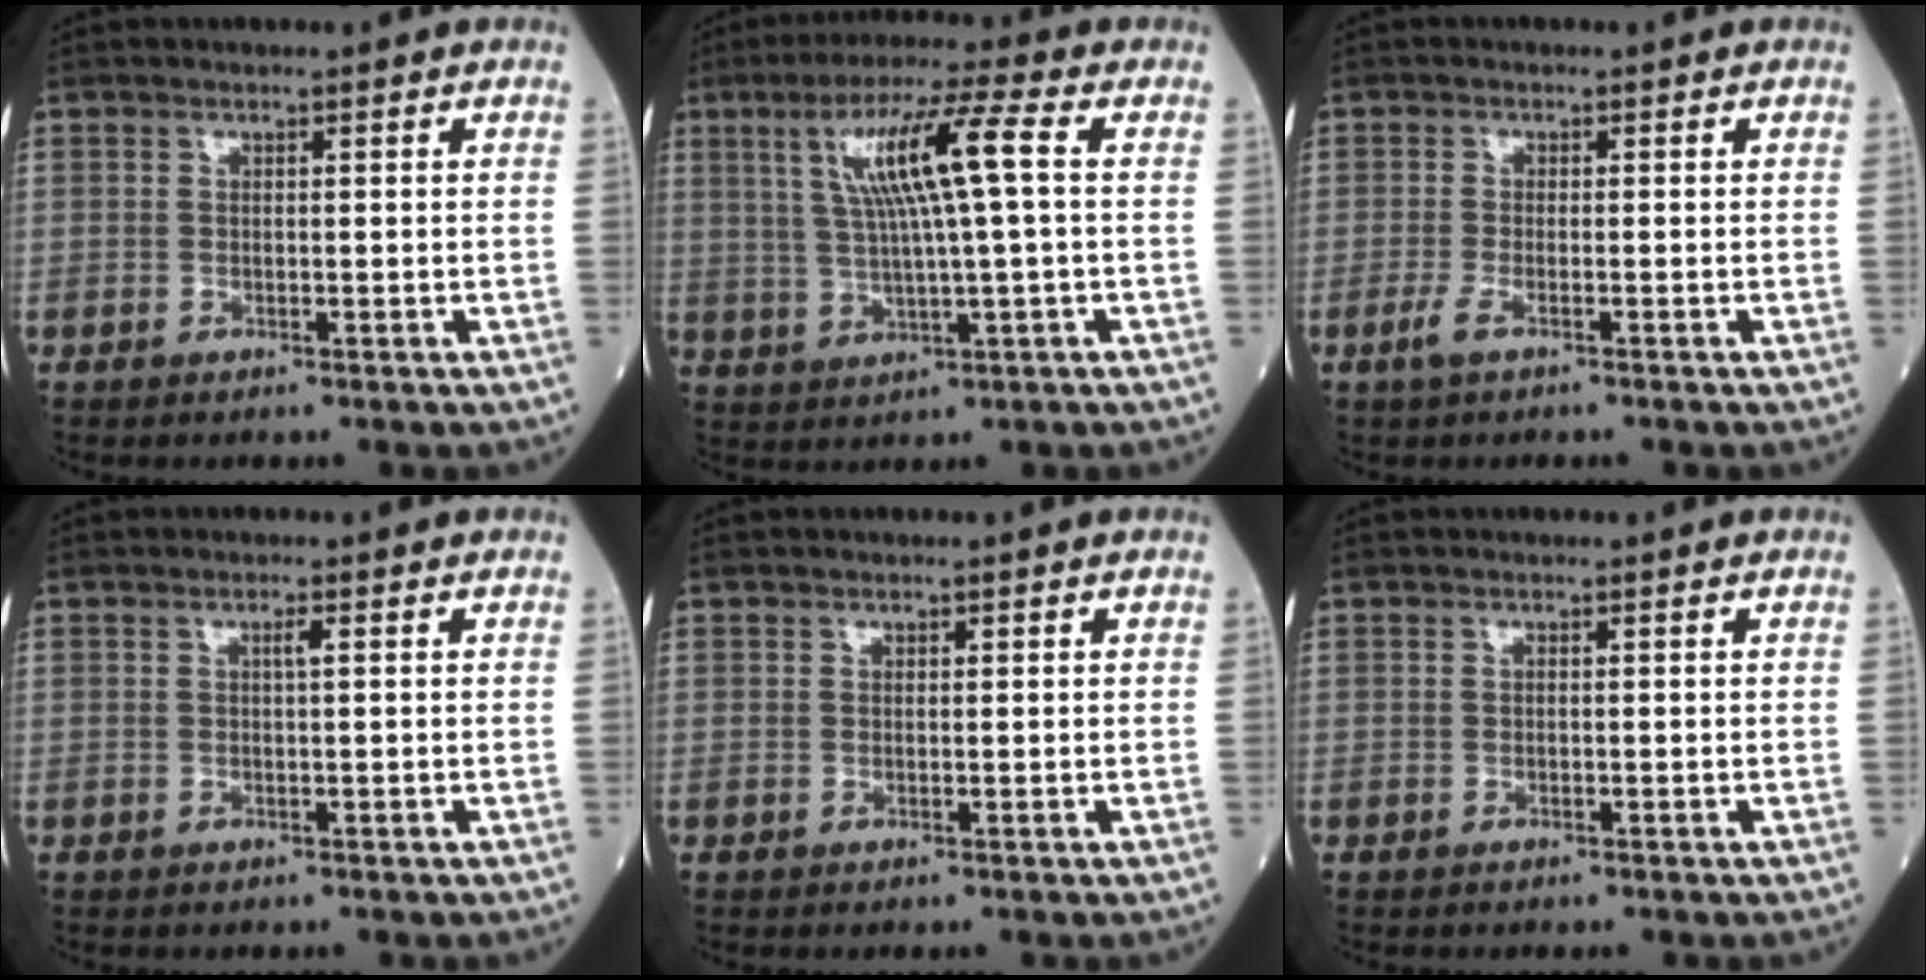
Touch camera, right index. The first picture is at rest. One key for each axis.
{"total": 10.7, "fx": 2.5, "fy": -0.1, "fz": 10.4, "tx": -0.194, "ty": 0.015, "tz": 0.047}
{"total": 2.1, "fx": -1.3, "fy": 0.3, "fz": 1.6, "tx": -0.042, "ty": -0.005, "tz": -0.029}
{"total": 1.0, "fx": 0.3, "fy": -0.1, "fz": 1.0, "tx": -0.019, "ty": 0.002, "tz": 0.003}
{"total": 0.0}
{"total": 0.0}